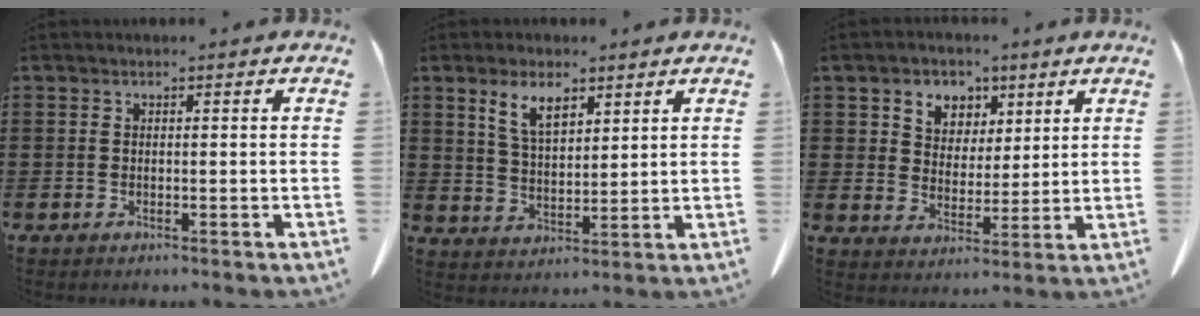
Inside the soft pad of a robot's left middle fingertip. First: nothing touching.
{"total": 6.2, "force": [4.0, 2.7, 3.9], "torque": [-0.082, 0.001, 0.072]}
{"total": 5.2, "force": [3.2, 4.1, 0.3], "torque": [-0.035, 0.001, 0.057]}